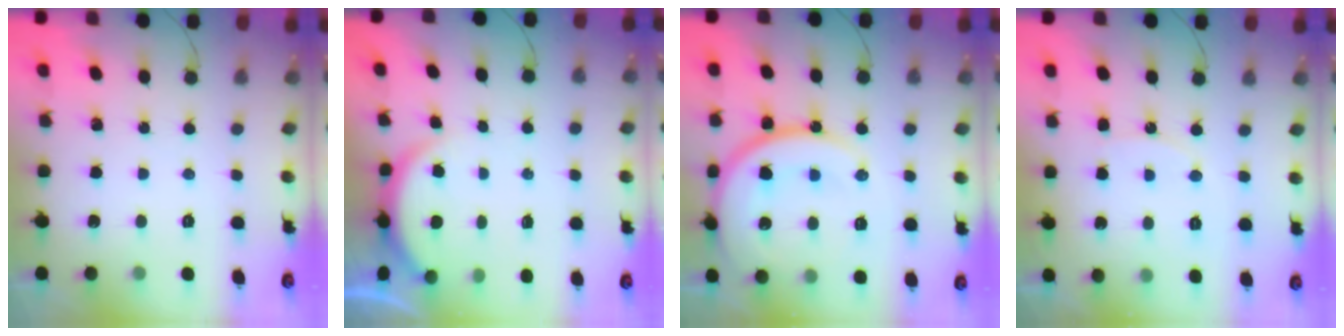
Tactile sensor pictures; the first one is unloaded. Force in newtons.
{"total": 3.2, "press": 3.2, "slide": 0.4}
{"total": 18.3, "press": 18.3, "slide": 1.5}
{"total": 8.0, "press": 7.8, "slide": 2.0}